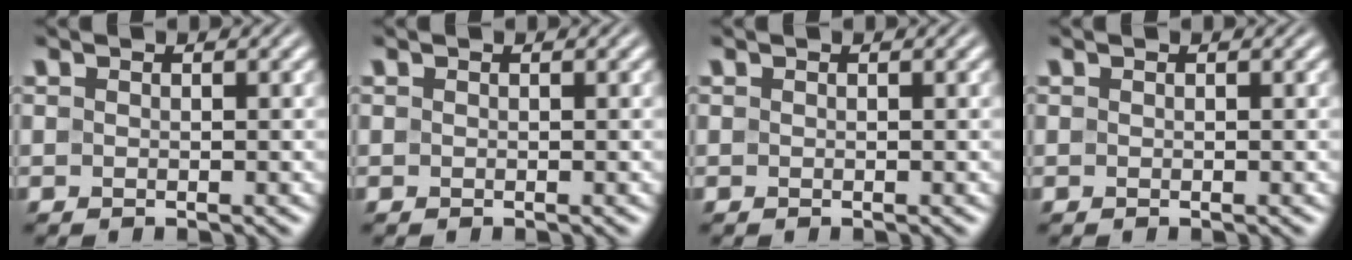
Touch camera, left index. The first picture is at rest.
{"total": 0.0}
{"total": 0.0}
{"total": 0.0}